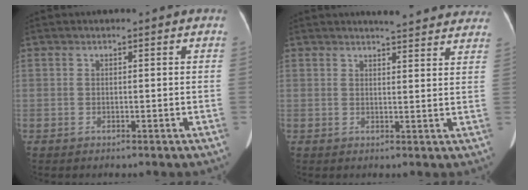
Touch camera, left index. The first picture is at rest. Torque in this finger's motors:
{"motor_torque": [0.10, -0.16, 0.02, 0.00]}